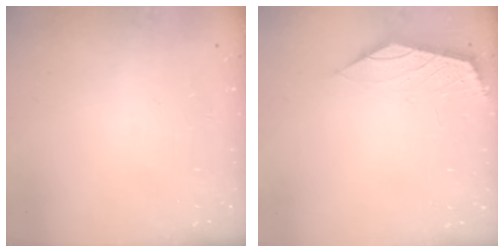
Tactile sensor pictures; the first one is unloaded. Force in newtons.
{"total": 0.8, "press": 0.7, "slide": 0.3}